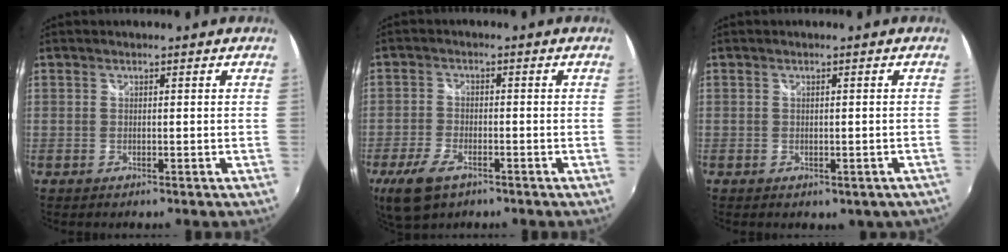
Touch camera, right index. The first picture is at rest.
{"total": 8.4, "force": [-5.1, 4.1, 5.3], "torque": [-0.136, -0.019, -0.094]}
{"total": 2.5, "force": [-1.3, 1.6, 1.4], "torque": [-0.023, -0.005, -0.009]}